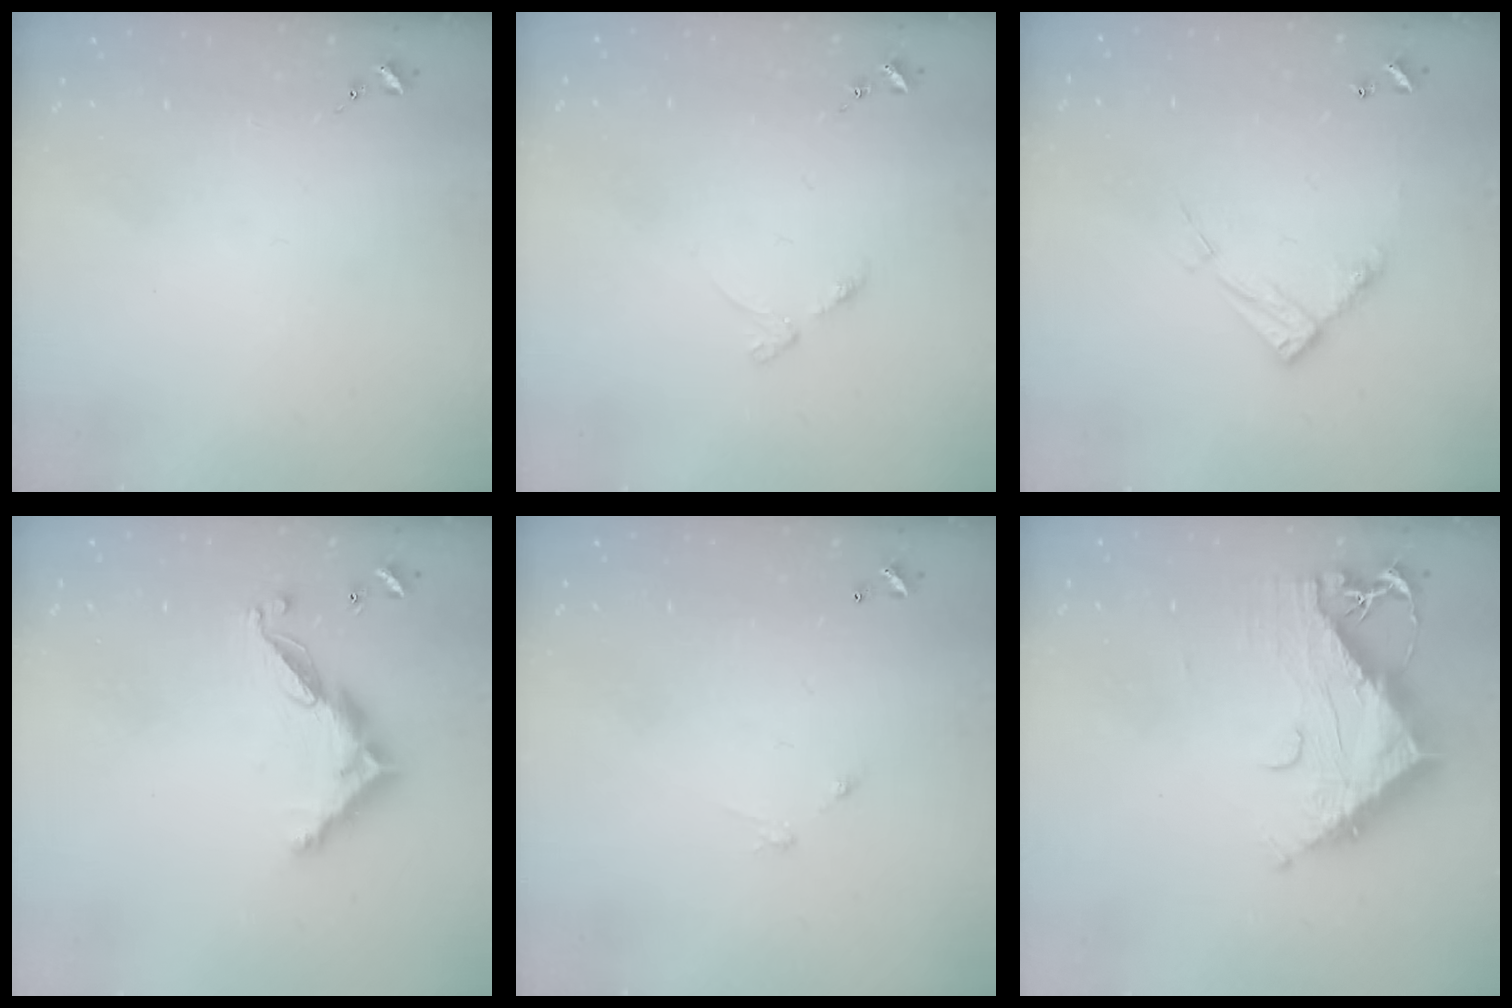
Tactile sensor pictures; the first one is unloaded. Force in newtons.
{"total": 3.5, "press": 3.5, "slide": 0.4}
{"total": 11.8, "press": 11.7, "slide": 1.1}
{"total": 11.7, "press": 11.7, "slide": 0.3}
{"total": 4.5, "press": 4.5, "slide": 0.3}
{"total": 13.6, "press": 13.6, "slide": 1.1}